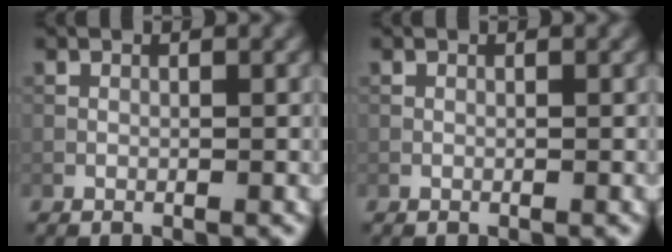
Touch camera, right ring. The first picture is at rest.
{"total": 0.0}